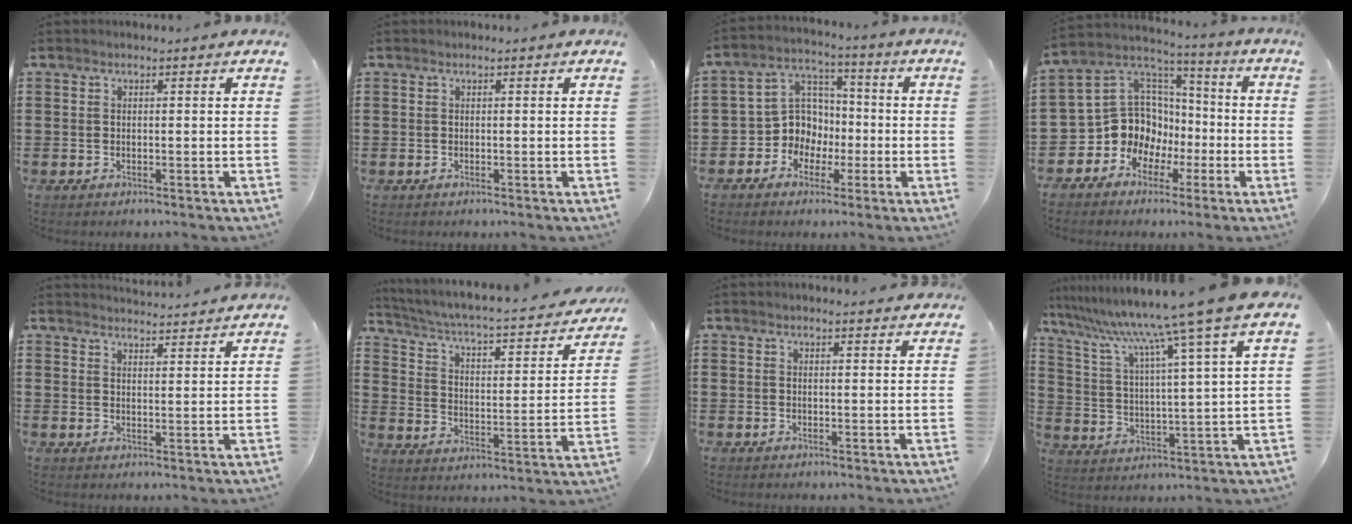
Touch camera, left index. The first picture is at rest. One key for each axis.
{"total": 0.0}
{"total": 8.0, "fx": -1.9, "fy": 7.5, "fz": 2.0, "tx": -0.080, "ty": 0.005, "tz": -0.038}
{"total": 11.0, "fx": -2.7, "fy": 10.2, "fz": 3.1, "tx": -0.102, "ty": -0.014, "tz": -0.046}
{"total": 3.1, "fx": 3.1, "fy": -0.1, "fz": -0.1, "tx": 0.000, "ty": -0.018, "tz": 0.055}
{"total": 3.5, "fx": 2.5, "fy": 0.6, "fz": 2.3, "tx": -0.060, "ty": -0.031, "tz": 0.030}
{"total": 1.2, "fx": 1.1, "fy": 0.3, "fz": 0.1, "tx": -0.003, "ty": 0.001, "tz": 0.023}
{"total": 10.8, "fx": 9.0, "fy": -1.8, "fz": 5.8, "tx": -0.150, "ty": -0.060, "tz": 0.137}